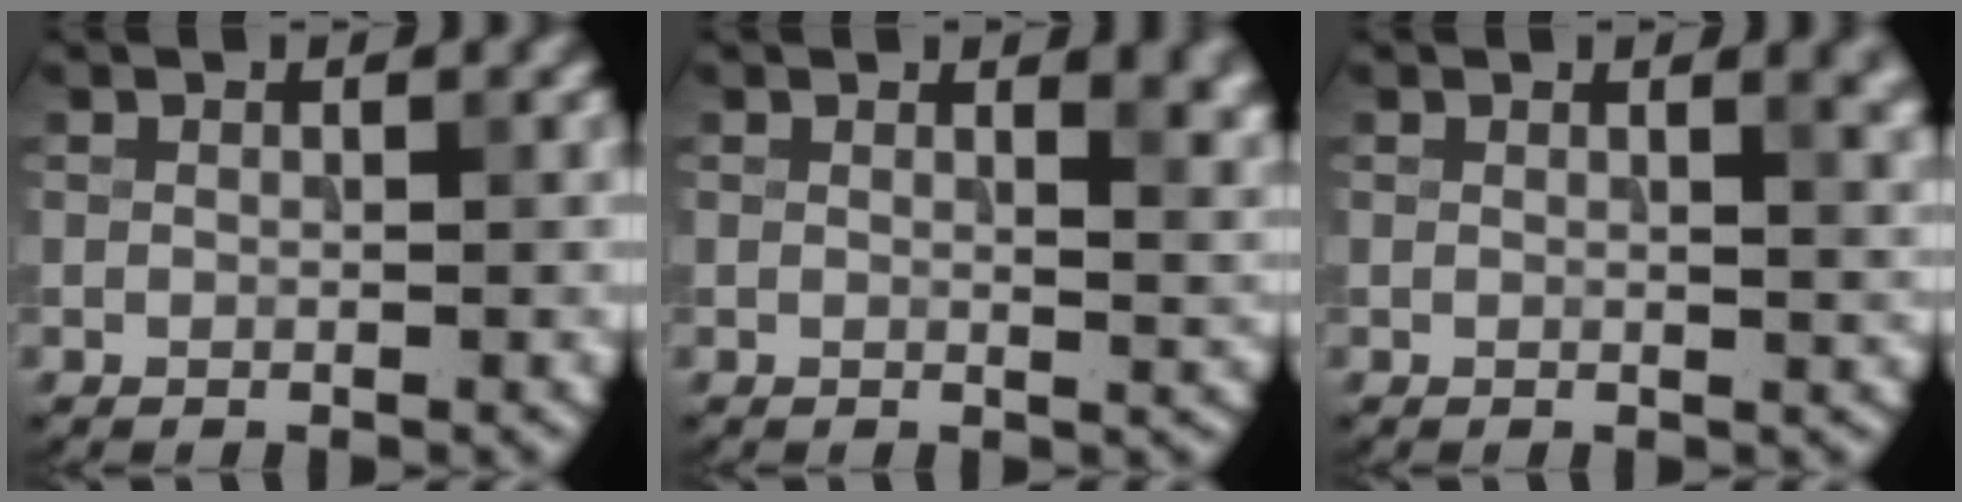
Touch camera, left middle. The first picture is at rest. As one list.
[{"total": 3.6, "force": [2.2, 1.4, 2.5], "torque": [-0.027, -0.004, 0.033]}, {"total": 2.6, "force": [1.3, 0.8, 2.1], "torque": [-0.021, 0.001, 0.019]}]